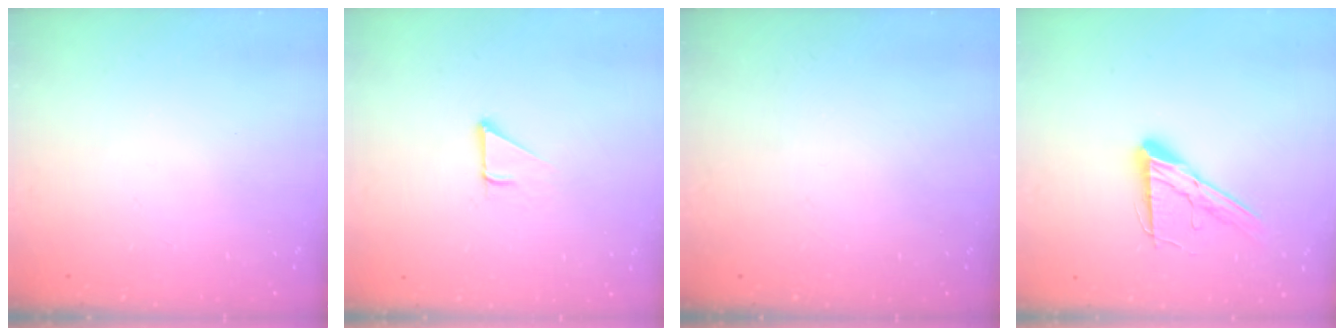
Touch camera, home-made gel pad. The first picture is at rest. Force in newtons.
{"total": 1.6, "press": 1.6, "slide": 0.2}
{"total": 0.0}
{"total": 12.3, "press": 12.3, "slide": 1.0}